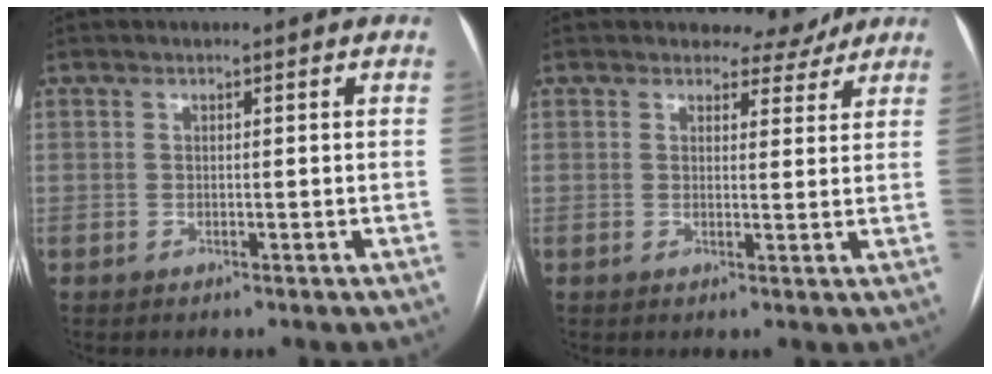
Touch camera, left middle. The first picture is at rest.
{"total": 3.8, "force": [3.5, 1.6, 0.2], "torque": [0.002, -0.007, 0.035]}